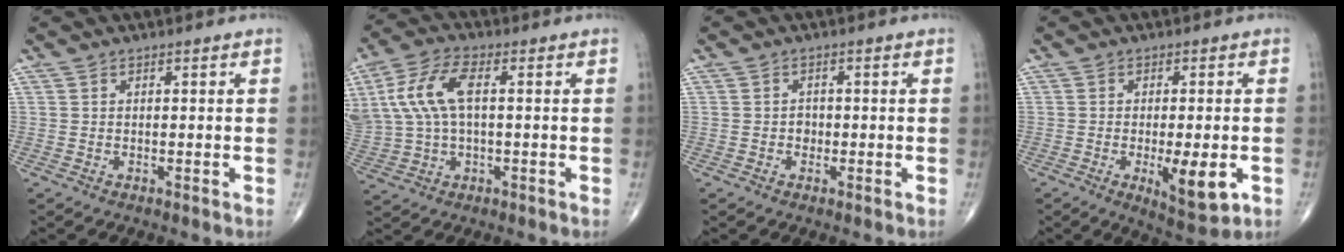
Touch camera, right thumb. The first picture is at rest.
{"total": 12.0, "force": [2.4, 6.0, 10.2], "torque": [-0.232, 0.020, 0.051]}
{"total": 1.5, "force": [-0.3, 1.3, 0.7], "torque": [-0.002, 0.006, -0.006]}
{"total": 8.6, "force": [-2.3, 2.7, 7.9], "torque": [-0.110, -0.013, -0.028]}